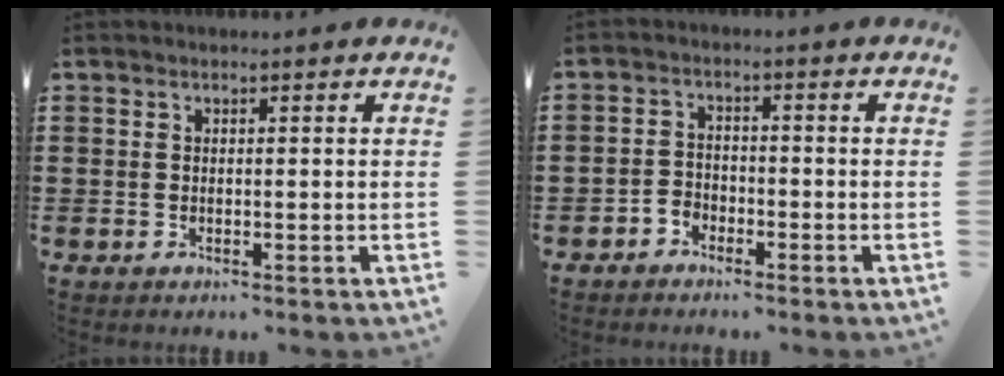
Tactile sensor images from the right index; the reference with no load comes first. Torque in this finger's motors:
{"motor_torque": [0.30, 0.50, -0.09, -0.02]}